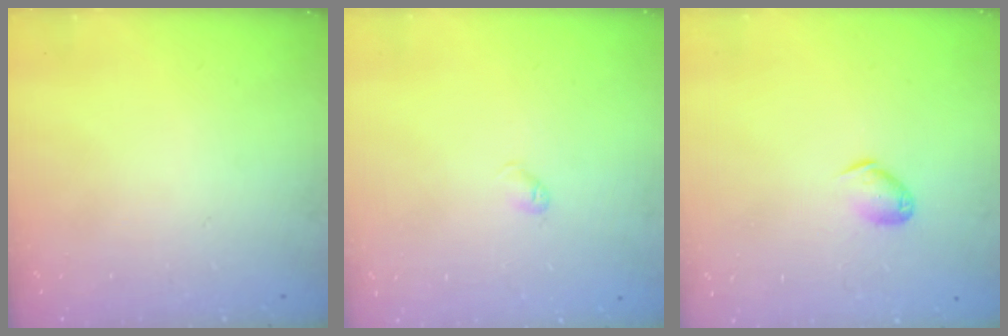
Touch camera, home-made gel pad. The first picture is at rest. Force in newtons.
{"total": 2.9, "press": 2.8, "slide": 0.5}
{"total": 6.6, "press": 6.5, "slide": 0.7}